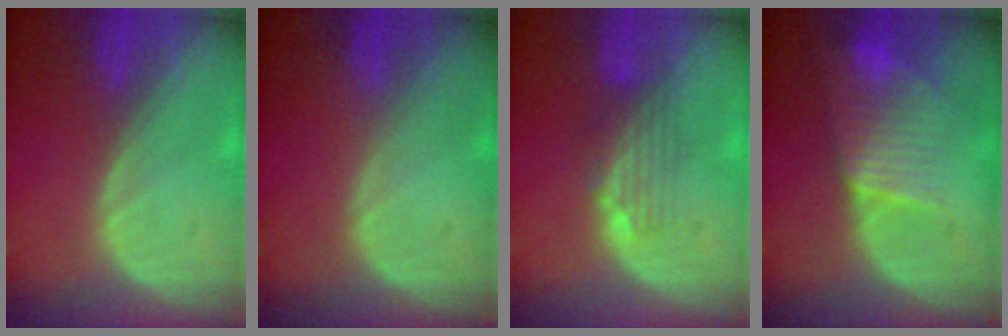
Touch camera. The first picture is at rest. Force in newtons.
{"total": 0.0}
{"total": 3.7, "press": 3.7, "slide": 0.4}
{"total": 7.5, "press": 7.0, "slide": 2.5}